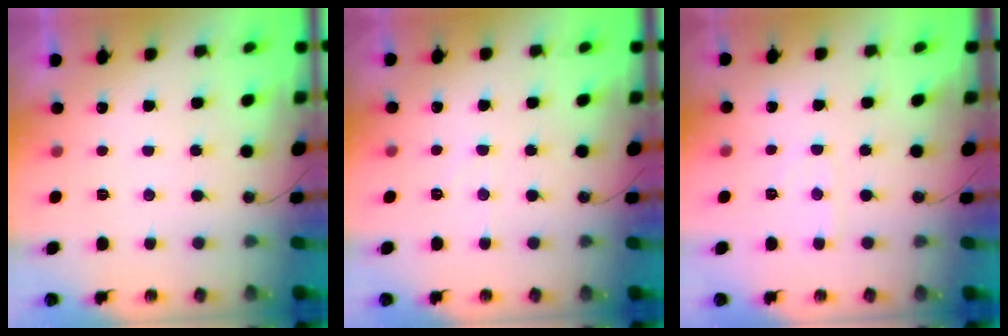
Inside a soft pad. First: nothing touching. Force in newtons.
{"total": 2.7, "press": 2.6, "slide": 0.6}
{"total": 2.5, "press": 2.5, "slide": 0.4}